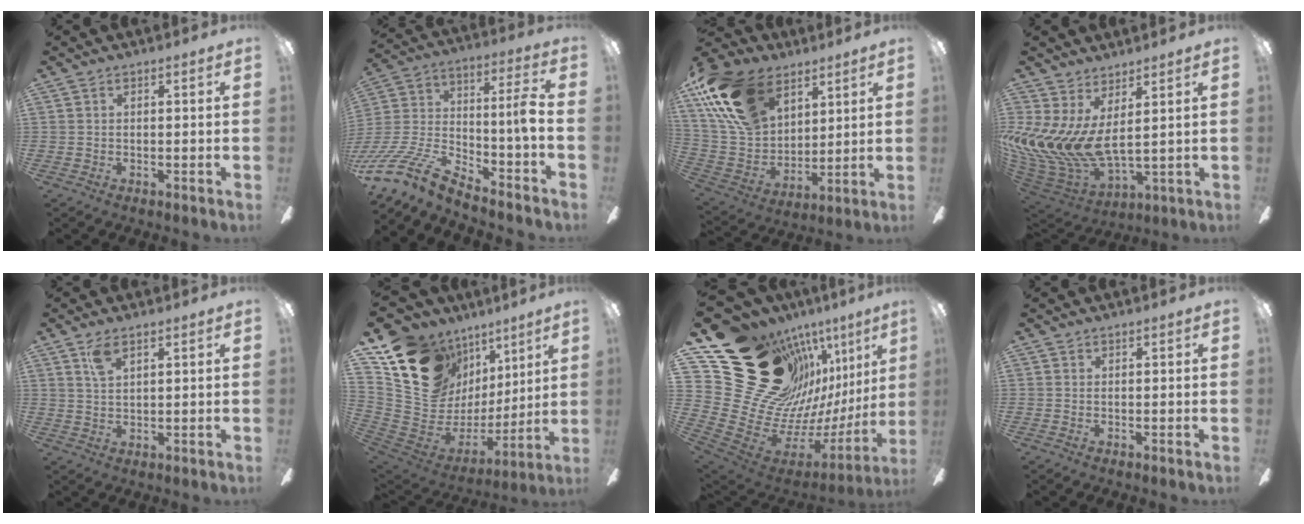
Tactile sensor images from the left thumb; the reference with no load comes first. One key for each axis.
{"total": 16.4, "fx": -9.6, "fy": 3.3, "fz": 12.9, "tx": -0.278, "ty": 0.020, "tz": -0.185}
{"total": 21.2, "fx": 12.0, "fy": 13.0, "fz": 11.7, "tx": -0.272, "ty": -0.041, "tz": 0.224}
{"total": 12.2, "fx": 2.9, "fy": 6.4, "fz": 9.9, "tx": -0.241, "ty": -0.051, "tz": 0.057}
{"total": 4.1, "fx": 2.6, "fy": 1.4, "fz": 2.8, "tx": -0.063, "ty": 0.003, "tz": 0.046}
{"total": 19.9, "fx": 11.1, "fy": 14.5, "fz": 8.1, "tx": -0.153, "ty": -0.060, "tz": 0.231}
{"total": 26.0, "fx": 15.8, "fy": 15.4, "fz": 13.7, "tx": -0.207, "ty": -0.181, "tz": 0.360}
{"total": 0.0}